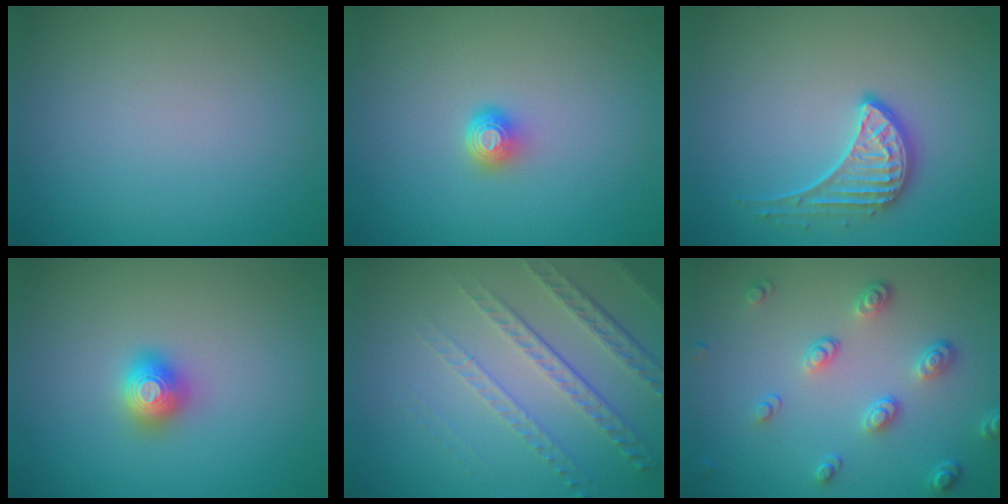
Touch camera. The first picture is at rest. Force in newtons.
{"total": 1.7, "press": 1.3, "slide": 1.1}
{"total": 2.7, "press": 2.2, "slide": 1.6}
{"total": 2.0, "press": 2.0, "slide": 0.2}
{"total": 5.0, "press": 3.4, "slide": 3.7}
{"total": 3.5, "press": 2.8, "slide": 2.2}